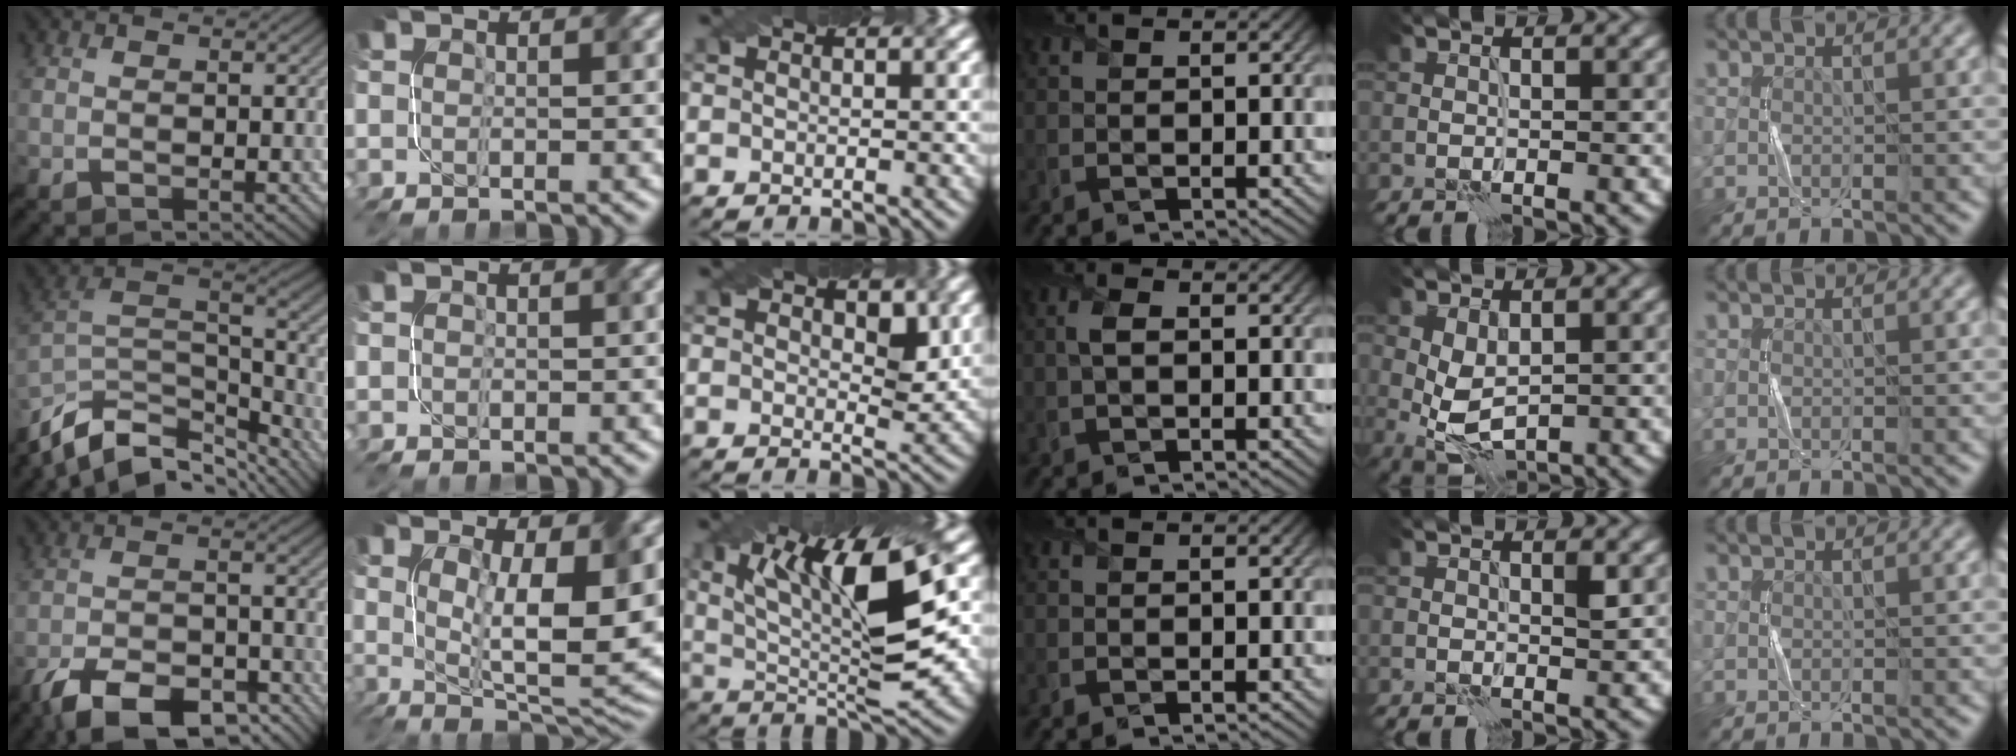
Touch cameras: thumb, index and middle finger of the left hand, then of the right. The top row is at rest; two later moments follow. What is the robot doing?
{"motion": "twist", "object": "screw"}